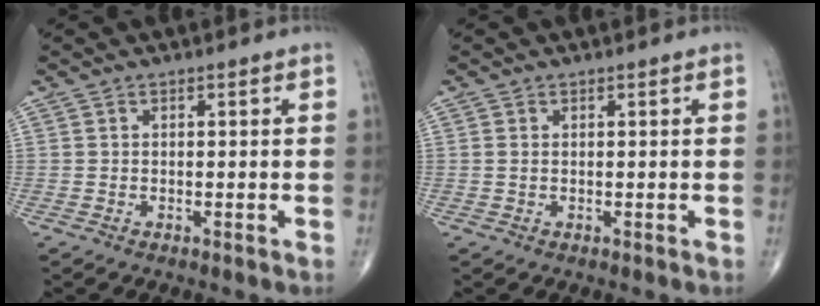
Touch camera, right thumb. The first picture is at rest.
{"total": 0.6, "force": [0.1, 0.4, 0.5], "torque": [-0.014, 0.003, 0.003]}